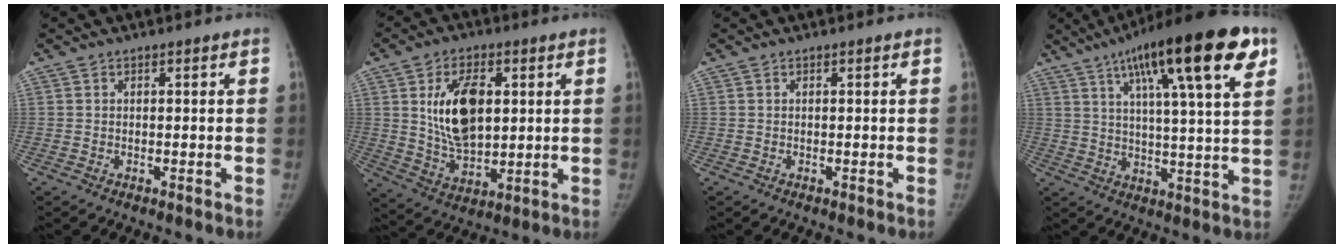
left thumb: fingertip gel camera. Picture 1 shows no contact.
{"total": 13.8, "force": [3.1, 7.9, 11.0], "torque": [-0.169, -0.016, 0.063]}
{"total": 0.0}
{"total": 21.9, "force": [10.8, 4.2, 18.6], "torque": [-0.273, -0.008, 0.161]}